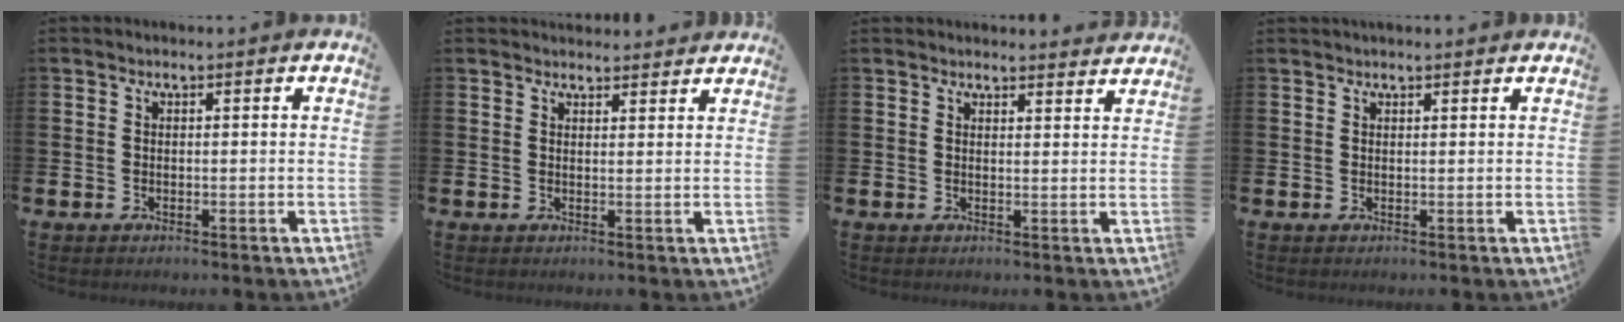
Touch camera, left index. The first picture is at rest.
{"total": 2.3, "force": [2.2, 0.5, -0.1], "torque": [0.010, -0.014, 0.038]}
{"total": 2.4, "force": [2.4, 0.2, -0.1], "torque": [0.010, -0.017, 0.040]}
{"total": 1.0, "force": [1.0, 0.0, 0.1], "torque": [0.009, -0.004, 0.015]}